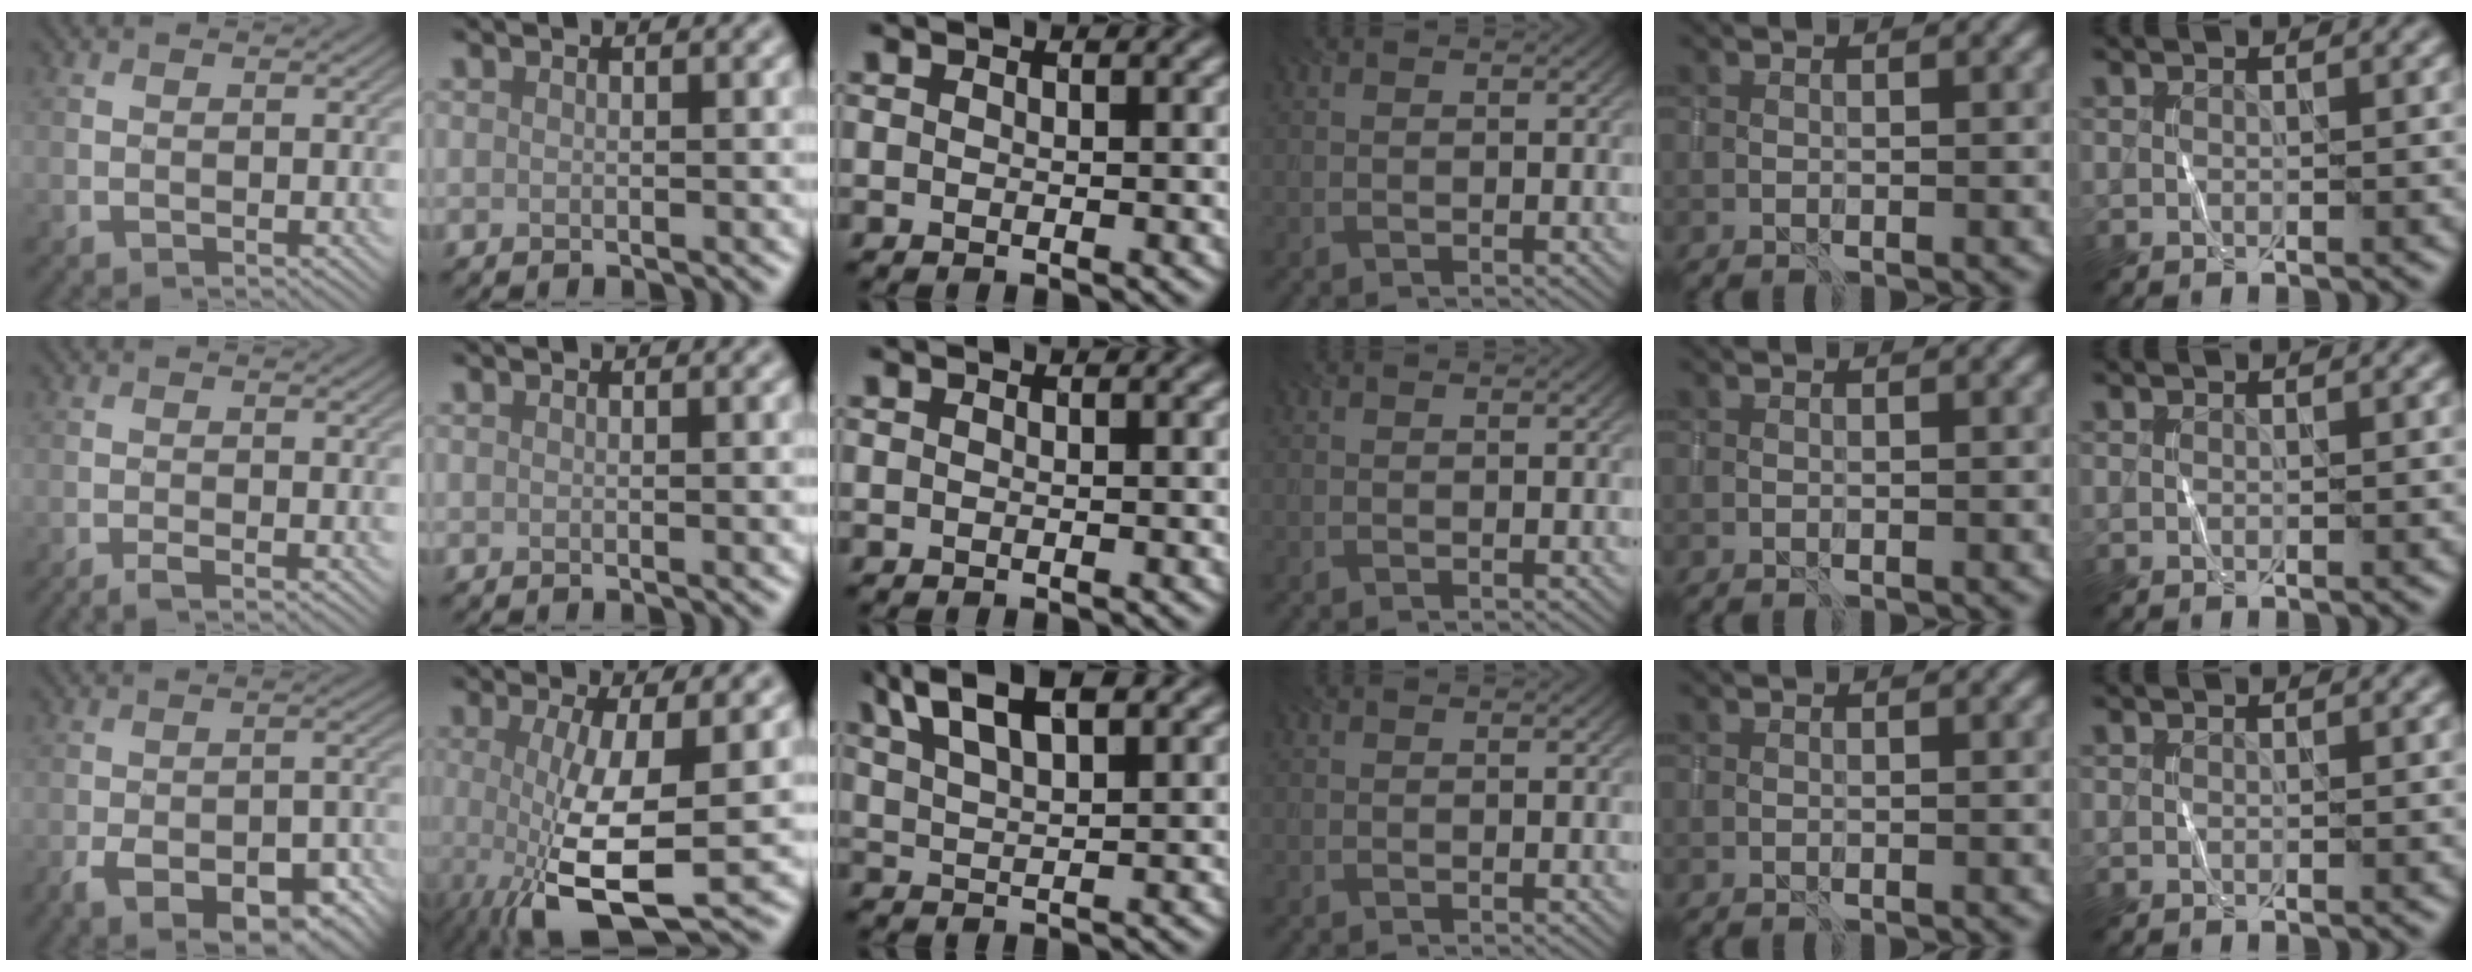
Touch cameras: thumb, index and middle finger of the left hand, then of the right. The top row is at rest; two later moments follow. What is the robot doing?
{"motion": "wrap", "object": "sponge"}